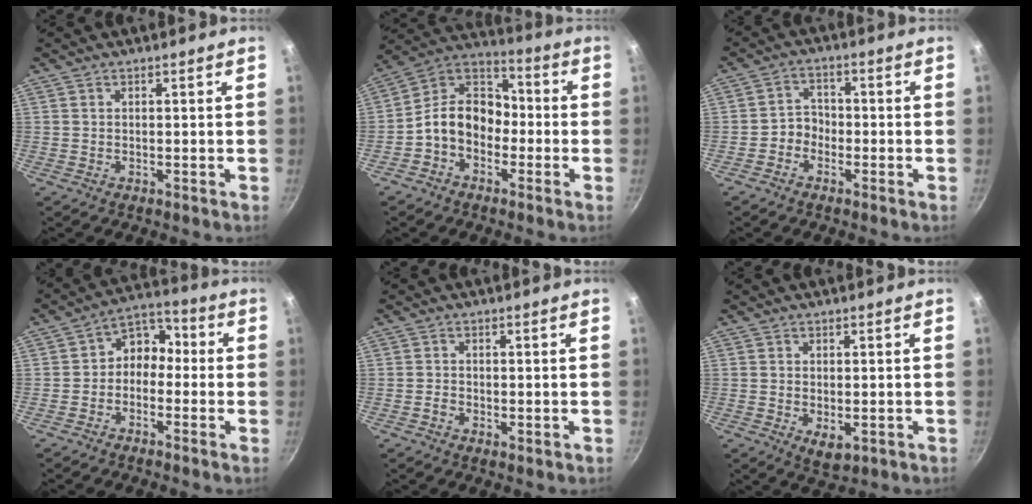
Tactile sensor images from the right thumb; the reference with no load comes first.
{"total": 11.7, "force": [-3.0, 8.8, 7.0], "torque": [-0.080, 0.052, -0.081]}
{"total": 3.3, "force": [-1.8, 2.6, 1.1], "torque": [0.003, 0.027, -0.037]}
{"total": 7.0, "force": [-1.1, 5.6, 4.1], "torque": [-0.025, 0.039, -0.039]}
{"total": 1.2, "force": [-0.4, 0.7, 0.8], "torque": [-0.014, -0.001, -0.009]}
{"total": 3.6, "force": [-0.5, 2.1, 2.9], "torque": [-0.042, -0.013, -0.002]}